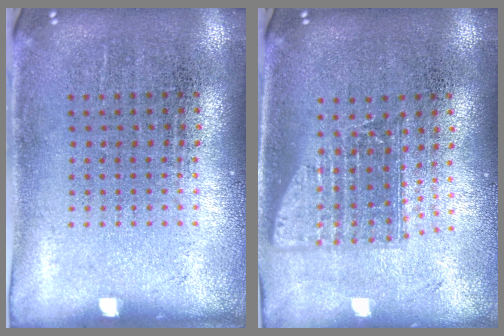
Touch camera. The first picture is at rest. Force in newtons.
{"total": 1.6, "press": 1.2, "slide": 1.0}